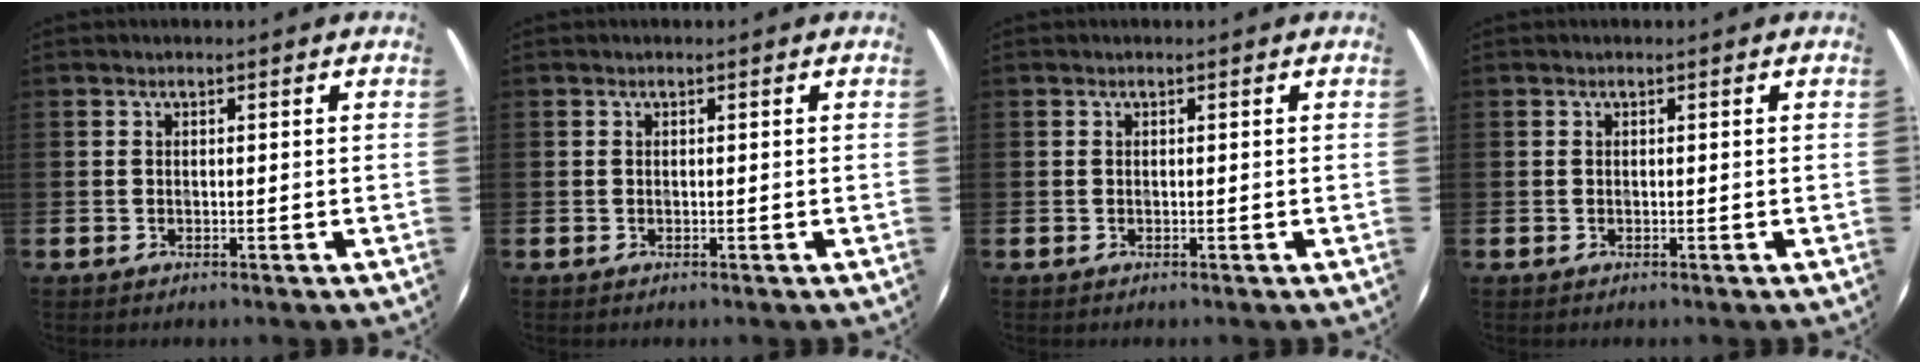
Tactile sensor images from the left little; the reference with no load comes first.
{"total": 0.0}
{"total": 0.0}
{"total": 0.0}